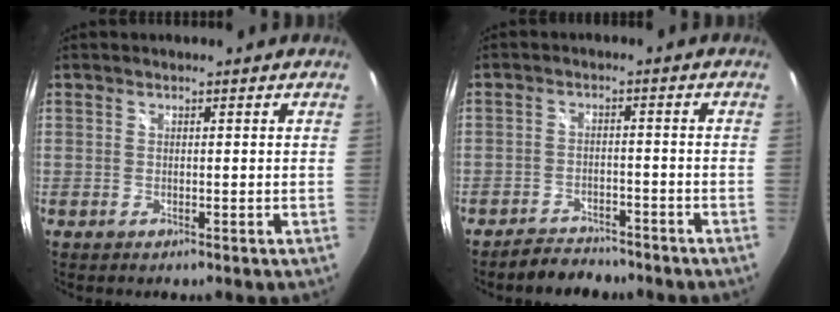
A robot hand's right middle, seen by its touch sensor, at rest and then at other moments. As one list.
[{"total": 4.6, "force": [-4.4, 1.4, 0.2], "torque": [-0.020, 0.008, -0.069]}]